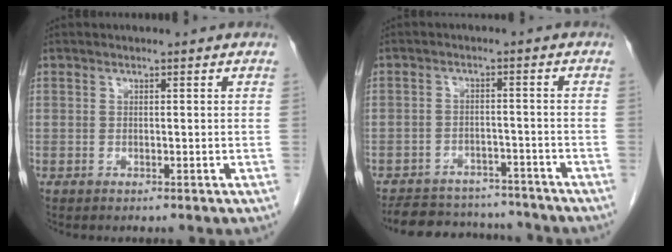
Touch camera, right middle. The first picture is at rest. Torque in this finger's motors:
{"motor_torque": [0.79, -0.82, 0.03, 0.04]}